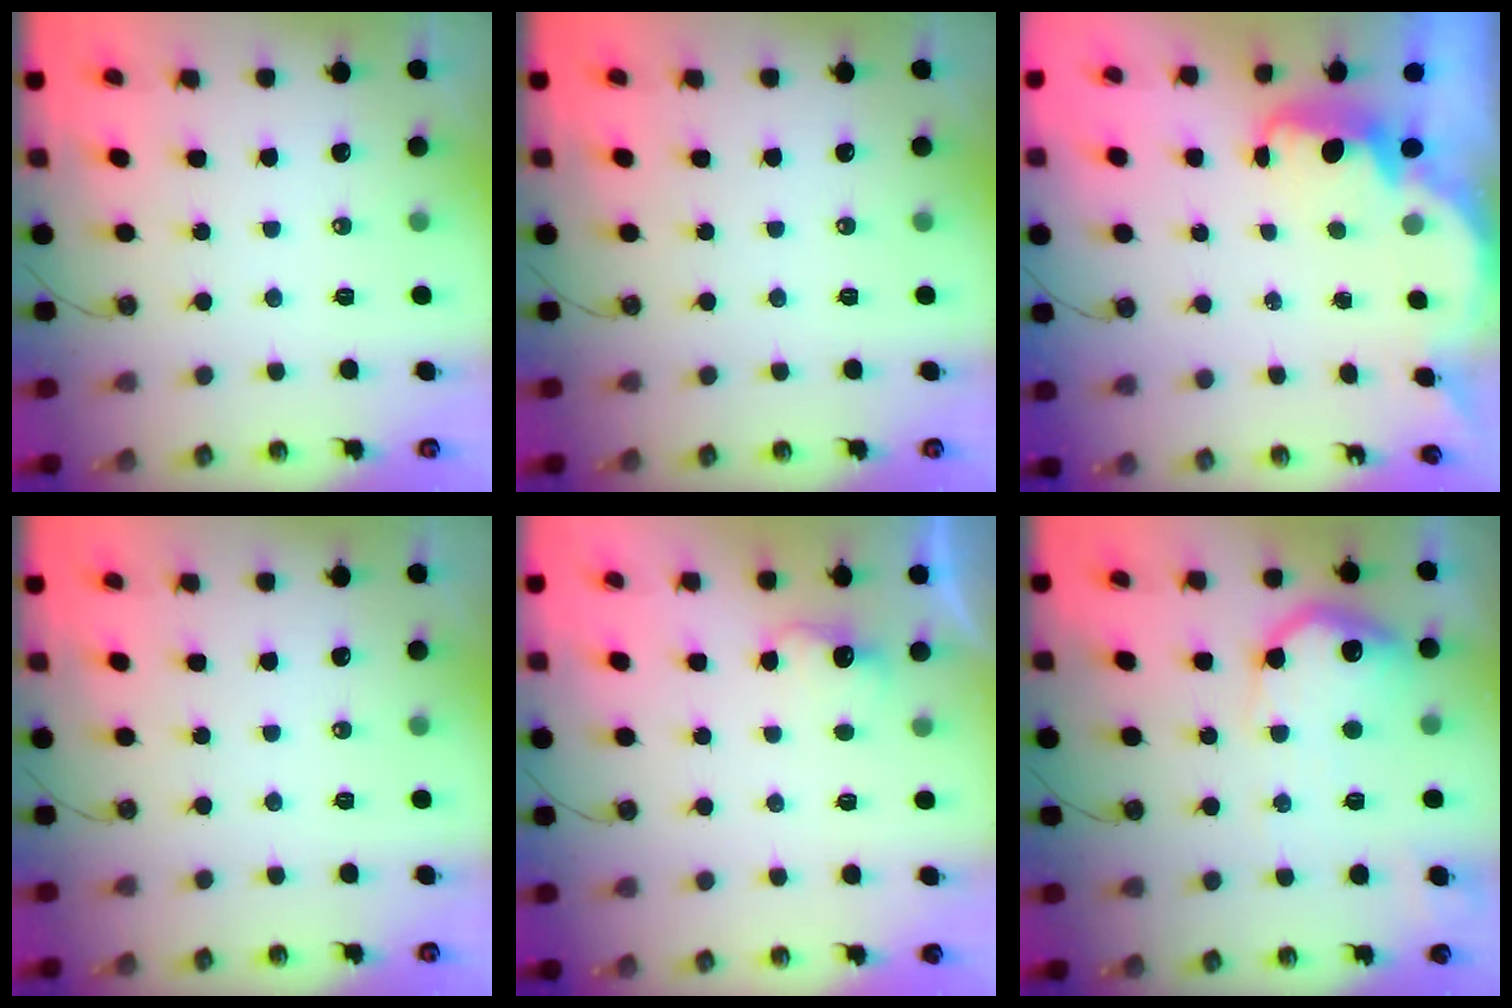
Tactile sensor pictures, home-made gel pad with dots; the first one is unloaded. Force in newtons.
{"total": 0.0}
{"total": 2.5, "press": 2.5, "slide": 0.6}
{"total": 0.0}
{"total": 2.7, "press": 2.6, "slide": 0.9}
{"total": 17.4, "press": 17.3, "slide": 1.1}